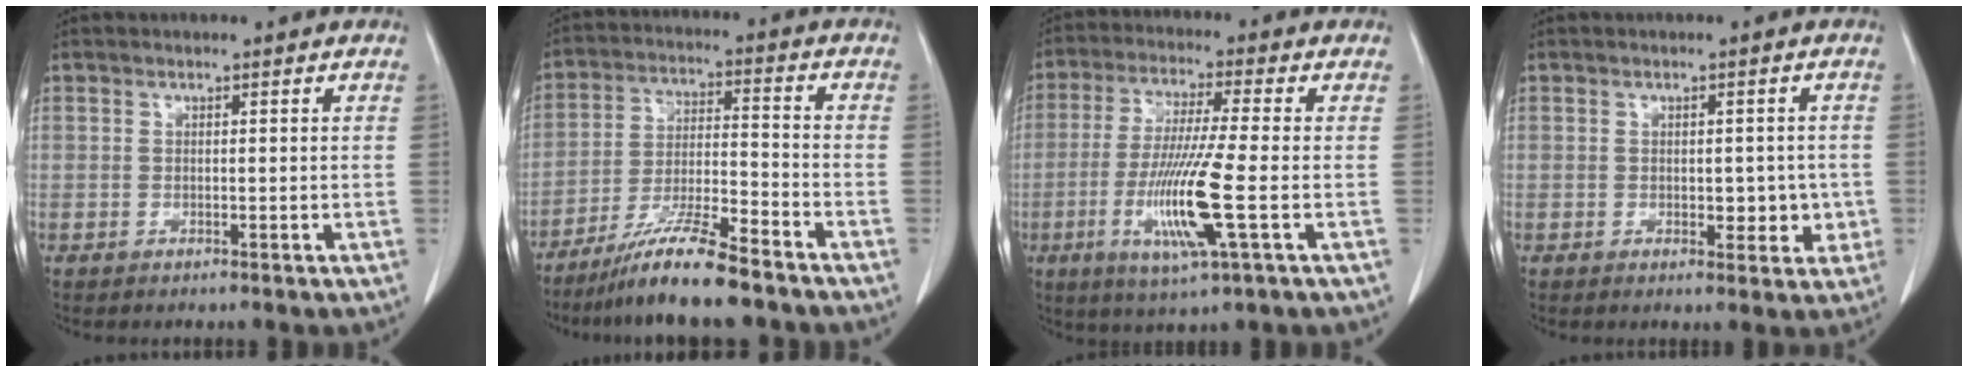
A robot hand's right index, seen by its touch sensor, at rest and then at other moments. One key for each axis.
{"total": 11.0, "fx": -8.8, "fy": 0.2, "fz": 6.6, "tx": -0.121, "ty": -0.018, "tz": -0.160}
{"total": 12.3, "fx": -3.3, "fy": -0.1, "fz": 11.8, "tx": -0.239, "ty": -0.021, "tz": -0.066}
{"total": 4.0, "fx": -0.6, "fy": 2.3, "fz": 3.2, "tx": -0.027, "ty": 0.003, "tz": -0.002}